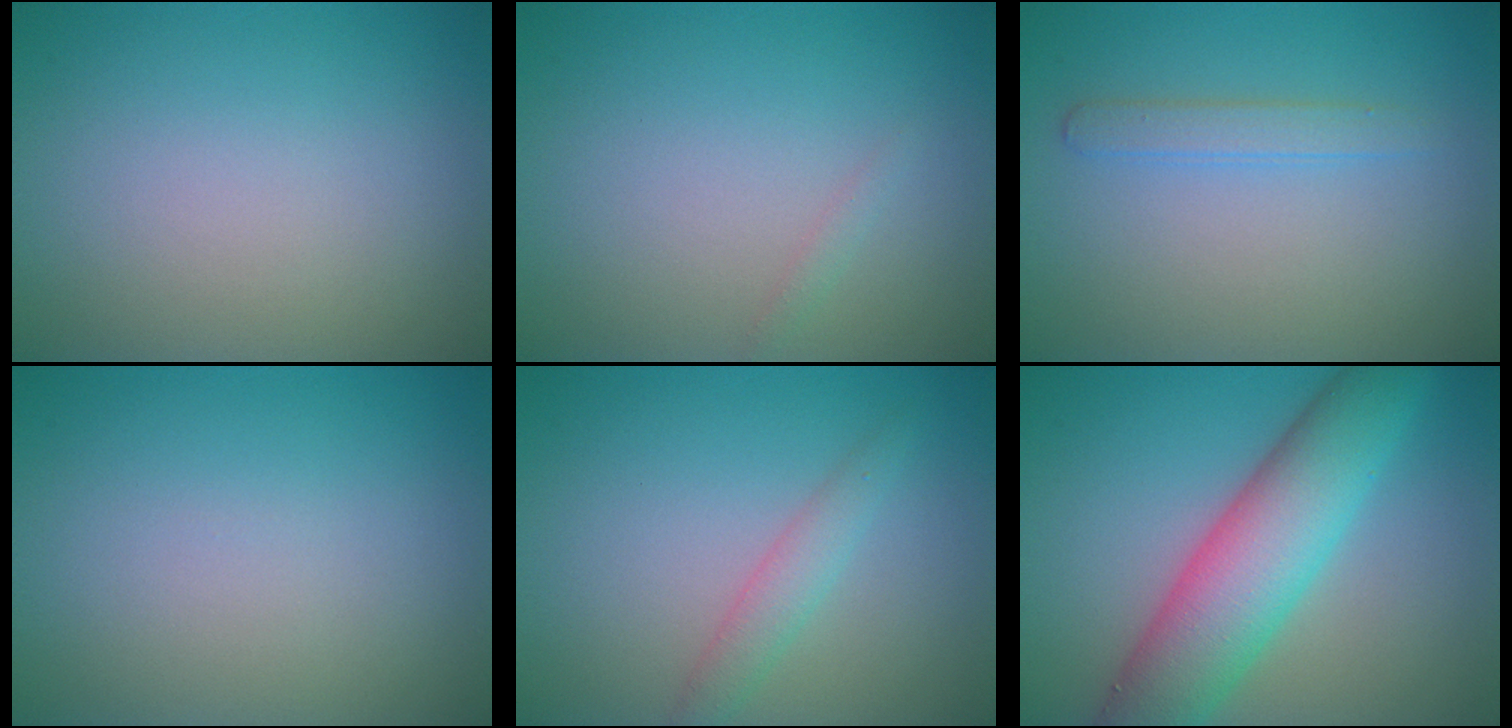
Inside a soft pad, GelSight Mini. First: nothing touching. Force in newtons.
{"total": 0.5, "press": 0.5, "slide": 0.0}
{"total": 1.6, "press": 1.6, "slide": 0.1}
{"total": 0.0}
{"total": 1.9, "press": 1.9, "slide": 0.0}
{"total": 8.5, "press": 8.5, "slide": 0.2}